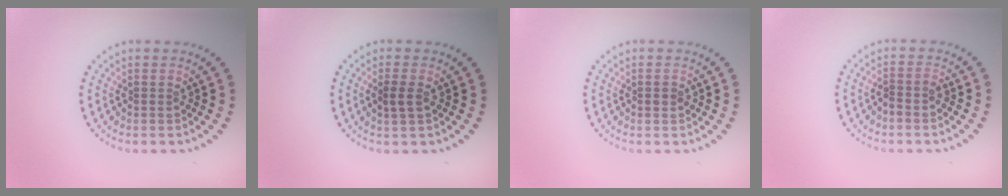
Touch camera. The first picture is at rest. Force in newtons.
{"total": 1.6, "press": 1.5, "slide": 0.4}
{"total": 1.1, "press": 1.1, "slide": 0.2}
{"total": 1.3, "press": 1.0, "slide": 0.9}